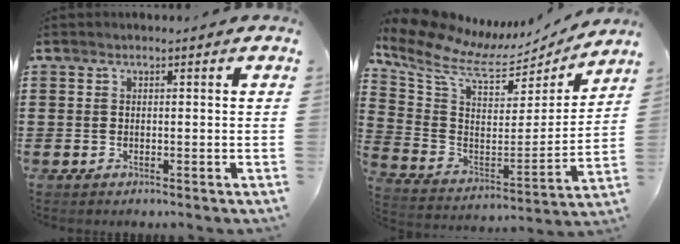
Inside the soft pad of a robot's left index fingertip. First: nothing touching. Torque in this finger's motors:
{"motor_torque": [1.07, -1.07, 0.36, 0.06]}